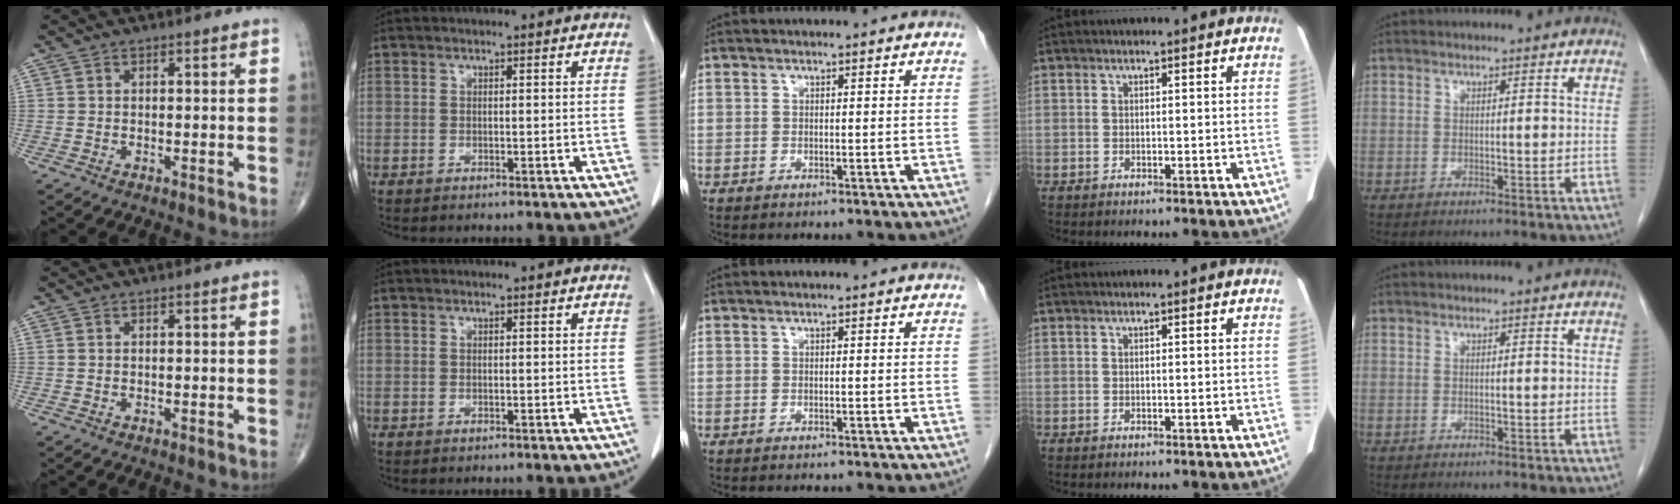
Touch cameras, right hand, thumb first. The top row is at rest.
{}